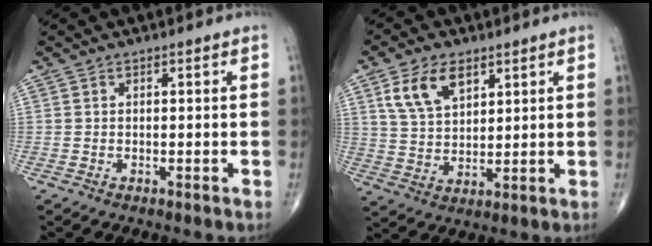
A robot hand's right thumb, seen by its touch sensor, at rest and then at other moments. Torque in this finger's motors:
{"motor_torque": [-0.11, 0.56, 0.21, 0.26, 0.21]}